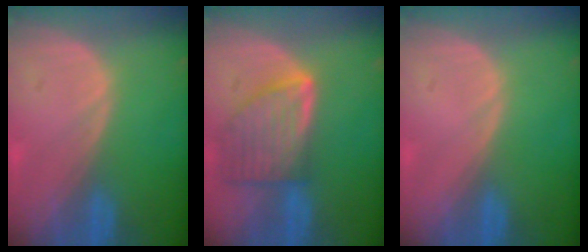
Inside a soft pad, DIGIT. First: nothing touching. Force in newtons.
{"total": 8.1, "press": 7.2, "slide": 3.6}
{"total": 0.0}